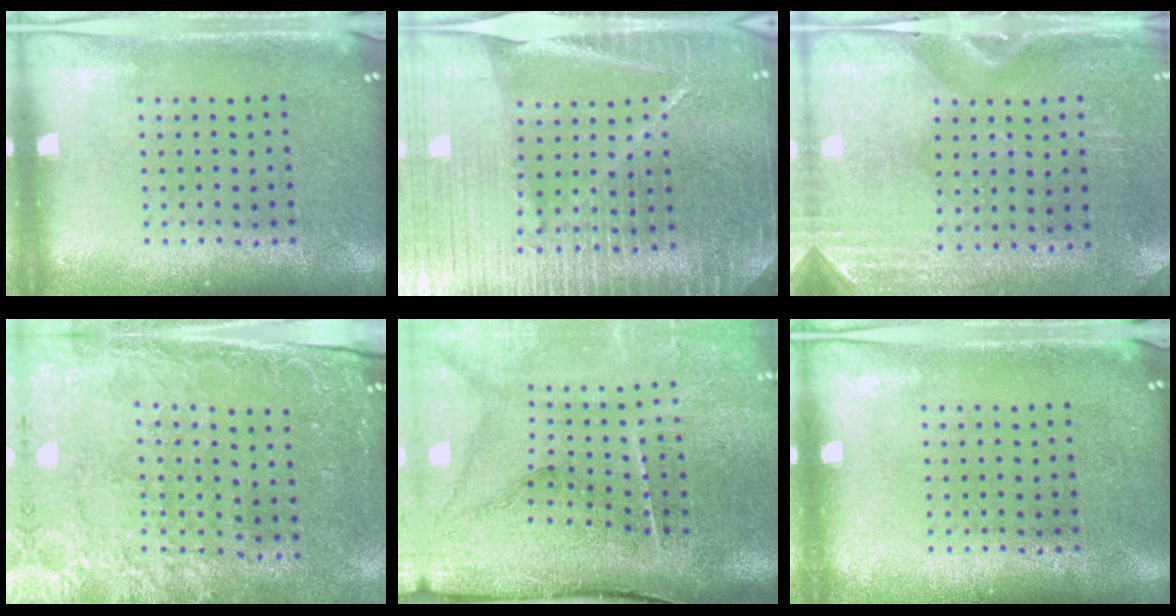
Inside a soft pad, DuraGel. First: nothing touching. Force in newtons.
{"total": 5.8, "press": 5.1, "slide": 2.9}
{"total": 3.0, "press": 2.6, "slide": 1.5}
{"total": 2.8, "press": 2.6, "slide": 1.1}
{"total": 4.7, "press": 3.7, "slide": 2.9}
{"total": 0.0}